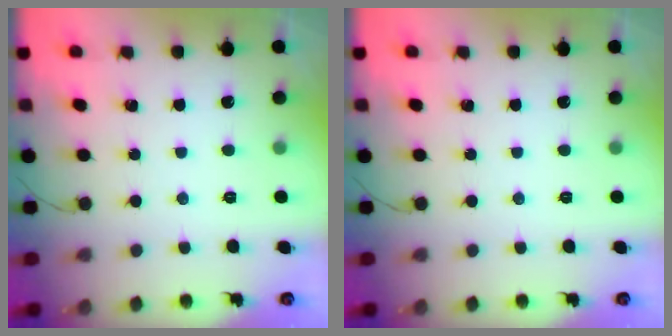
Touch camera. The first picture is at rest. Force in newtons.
{"total": 0.0}